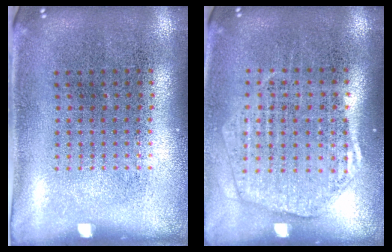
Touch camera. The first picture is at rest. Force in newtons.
{"total": 1.9, "press": 1.7, "slide": 0.8}